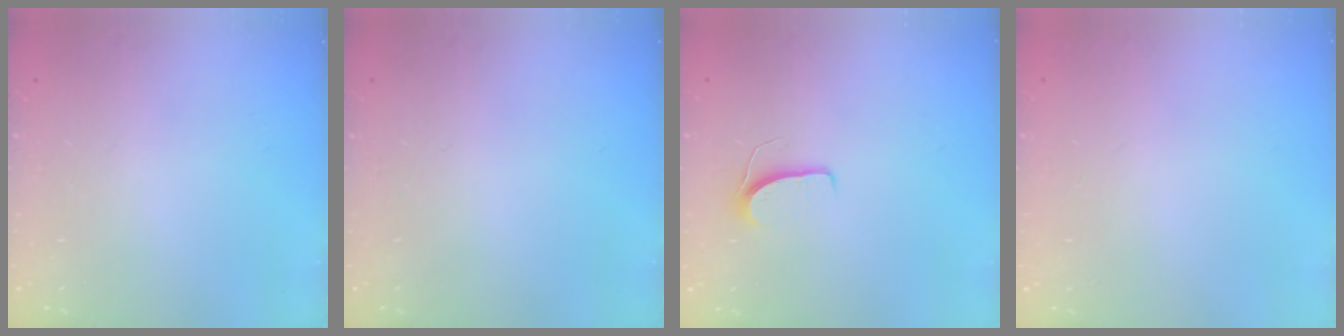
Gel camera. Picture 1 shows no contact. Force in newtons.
{"total": 0.0}
{"total": 6.2, "press": 6.2, "slide": 0.5}
{"total": 0.0}